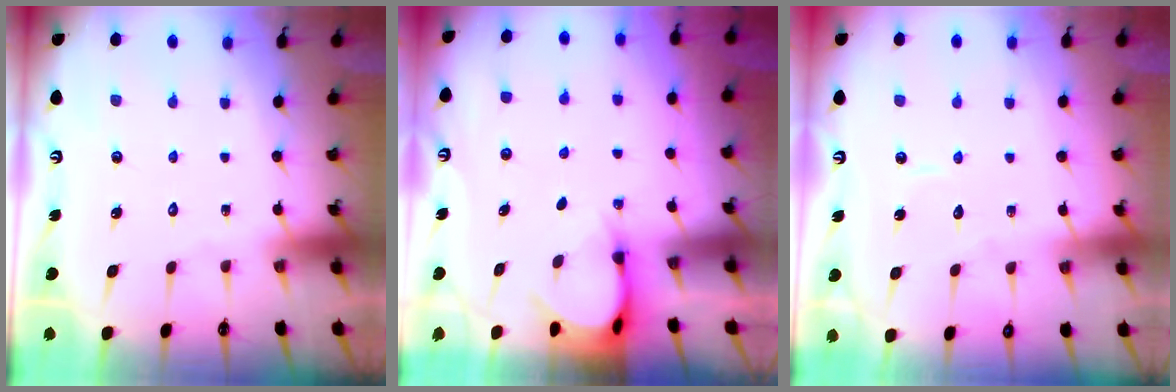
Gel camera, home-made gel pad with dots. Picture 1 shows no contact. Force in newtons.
{"total": 4.0, "press": 4.0, "slide": 0.3}
{"total": 3.5, "press": 3.5, "slide": 0.2}